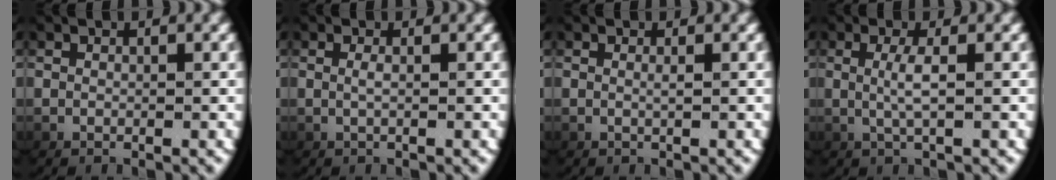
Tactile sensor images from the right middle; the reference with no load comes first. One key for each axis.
{"total": 0.7, "fx": -0.1, "fy": -0.3, "fz": 0.6, "tx": -0.023, "ty": -0.008, "tz": 0.005}
{"total": 0.5, "fx": 0.0, "fy": -0.2, "fz": 0.5, "tx": -0.011, "ty": -0.005, "tz": 0.004}
{"total": 1.9, "fx": 0.2, "fy": -0.3, "fz": 1.9, "tx": -0.045, "ty": -0.004, "tz": 0.011}